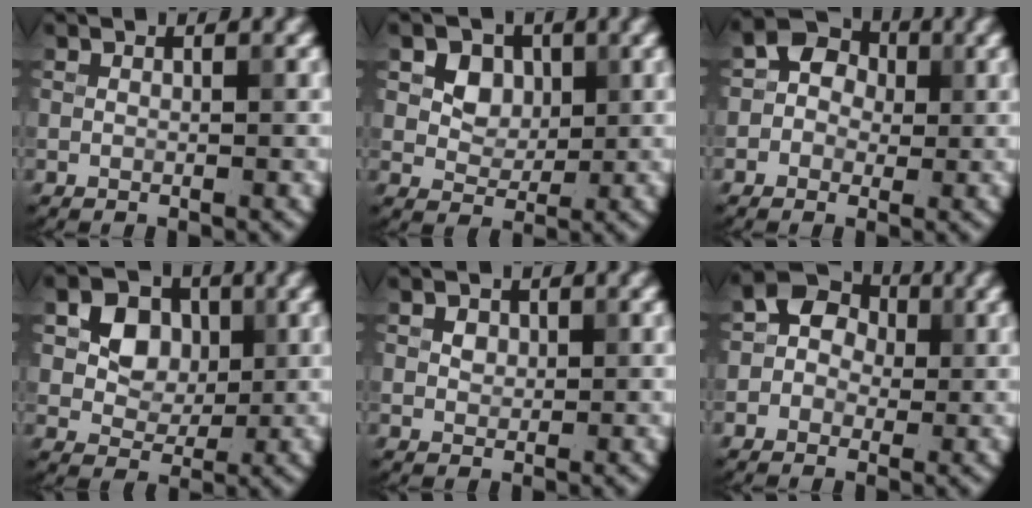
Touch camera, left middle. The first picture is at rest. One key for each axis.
{"total": 3.2, "fx": 0.8, "fy": 2.6, "fz": 1.7, "tx": -0.033, "ty": -0.005, "tz": 0.019}
{"total": 4.0, "fx": 0.3, "fy": 3.6, "fz": 1.7, "tx": -0.004, "ty": 0.024, "tz": -0.017}
{"total": 4.0, "fx": 0.6, "fy": 3.3, "fz": 2.2, "tx": -0.038, "ty": 0.002, "tz": 0.007}
{"total": 3.1, "fx": 1.6, "fy": 2.0, "fz": 1.7, "tx": -0.042, "ty": 0.012, "tz": 0.021}
{"total": 4.6, "fx": 0.4, "fy": 4.1, "fz": 2.0, "tx": -0.009, "ty": 0.030, "tz": -0.020}